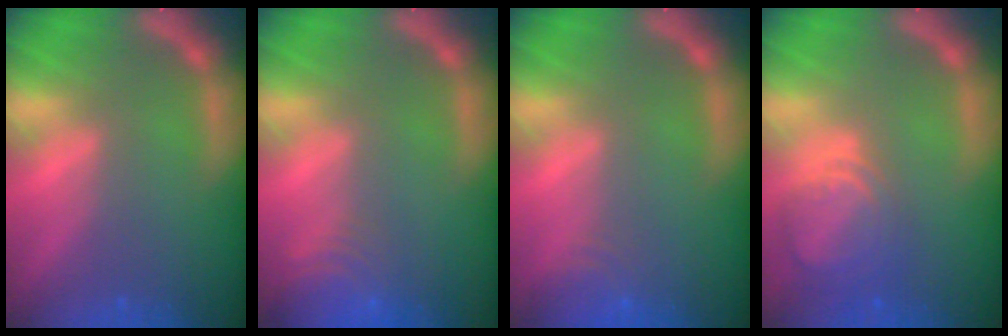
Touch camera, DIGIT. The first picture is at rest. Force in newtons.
{"total": 6.0}
{"total": 3.0}
{"total": 5.6}